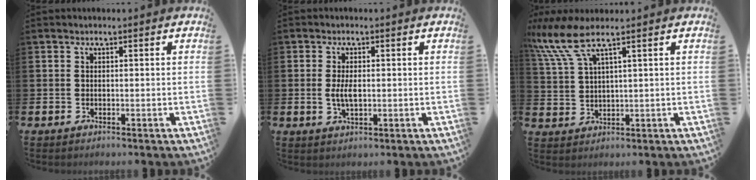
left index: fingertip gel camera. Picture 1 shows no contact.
{"total": 3.0, "force": [0.3, 1.3, 2.7], "torque": [-0.036, -0.003, 0.001]}
{"total": 7.0, "force": [4.8, 1.3, 5.0], "torque": [-0.117, -0.012, 0.082]}